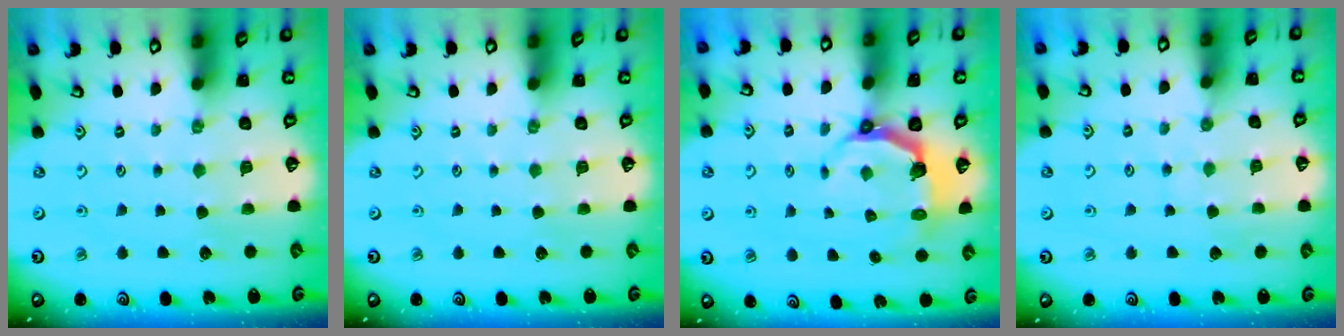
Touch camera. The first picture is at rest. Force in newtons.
{"total": 0.0}
{"total": 4.4, "press": 2.8, "slide": 3.4}
{"total": 5.9, "press": 5.9, "slide": 0.6}